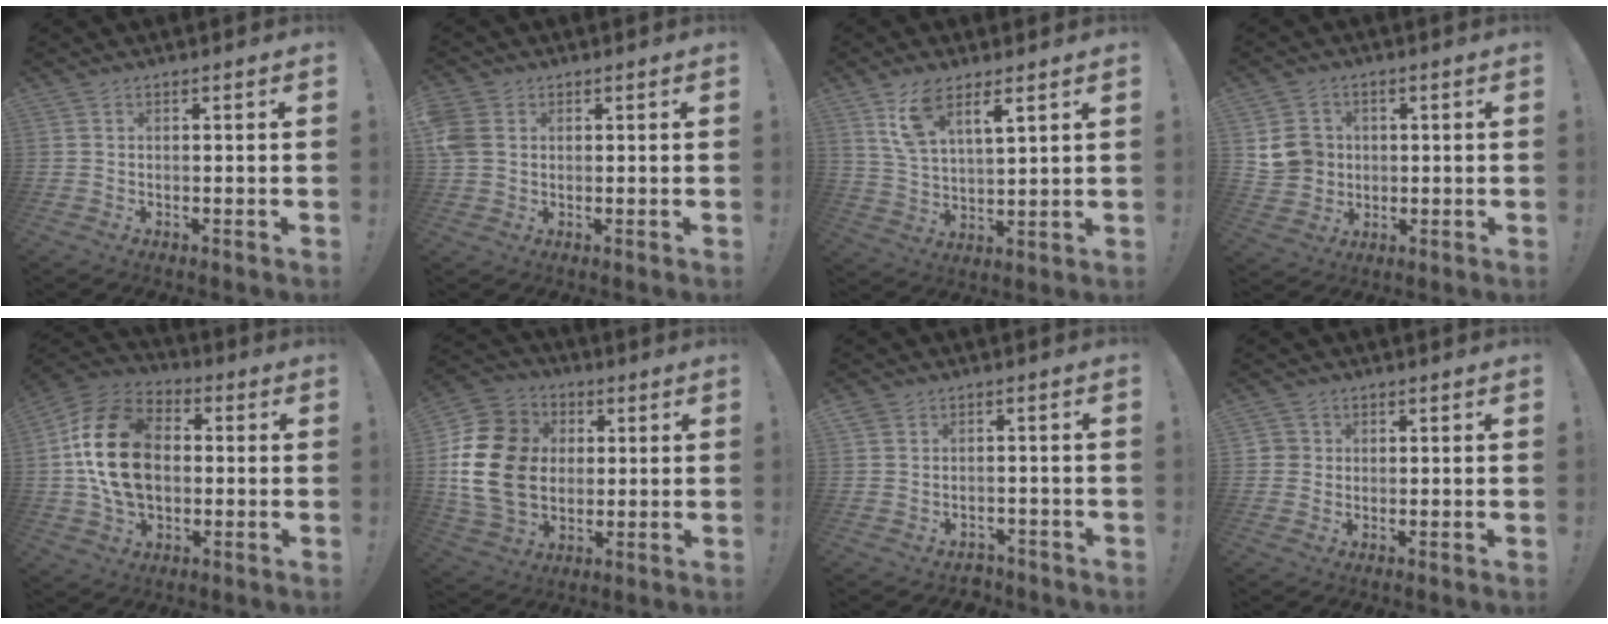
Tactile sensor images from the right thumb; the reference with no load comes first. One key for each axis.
{"total": 6.1, "fx": 1.3, "fy": 4.9, "fz": 3.5, "tx": -0.072, "ty": 0.007, "tz": 0.029}
{"total": 9.4, "fx": 6.6, "fy": 3.6, "fz": 5.7, "tx": -0.098, "ty": -0.030, "tz": 0.122}
{"total": 8.4, "fx": 1.7, "fy": 7.9, "fz": 2.6, "tx": -0.036, "ty": -0.006, "tz": 0.042}
{"total": 21.4, "fx": 1.3, "fy": 15.2, "fz": 15.0, "tx": -0.262, "ty": 0.020, "tz": 0.031}
{"total": 19.9, "fx": 1.4, "fy": 15.6, "fz": 12.2, "tx": -0.223, "ty": 0.012, "tz": 0.034}
{"total": 3.4, "fx": -0.9, "fy": 3.2, "fz": 0.7, "tx": -0.012, "ty": 0.008, "tz": -0.012}
{"total": 2.6, "fx": 0.5, "fy": 2.5, "fz": 0.4, "tx": -0.007, "ty": 0.002, "tz": 0.010}